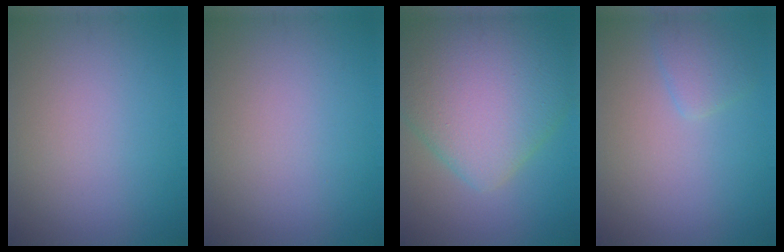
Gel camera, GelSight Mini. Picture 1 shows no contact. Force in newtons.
{"total": 0.0}
{"total": 11.1, "press": 11.1, "slide": 0.4}
{"total": 1.8, "press": 1.8, "slide": 0.2}